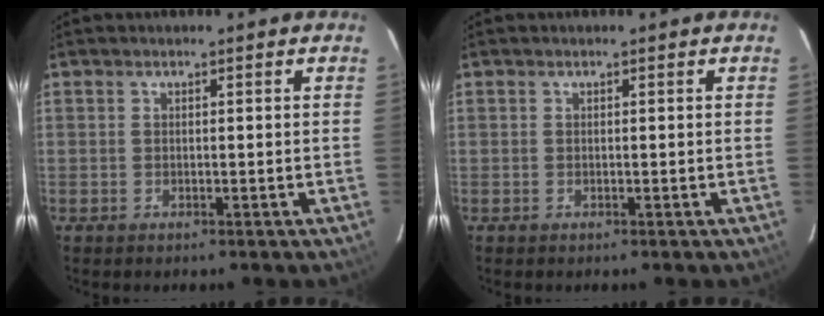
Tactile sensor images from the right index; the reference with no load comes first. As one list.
[{"total": 0.0}]